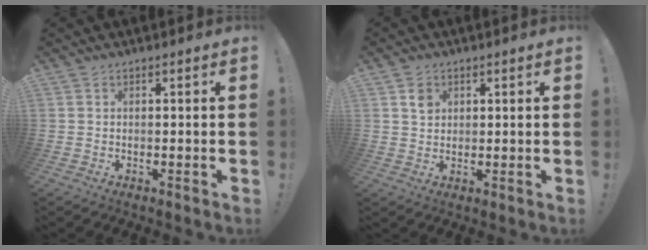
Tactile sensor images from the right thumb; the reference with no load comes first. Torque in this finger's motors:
{"motor_torque": [-0.01, 0.07, 0.41, 0.14, -0.03]}